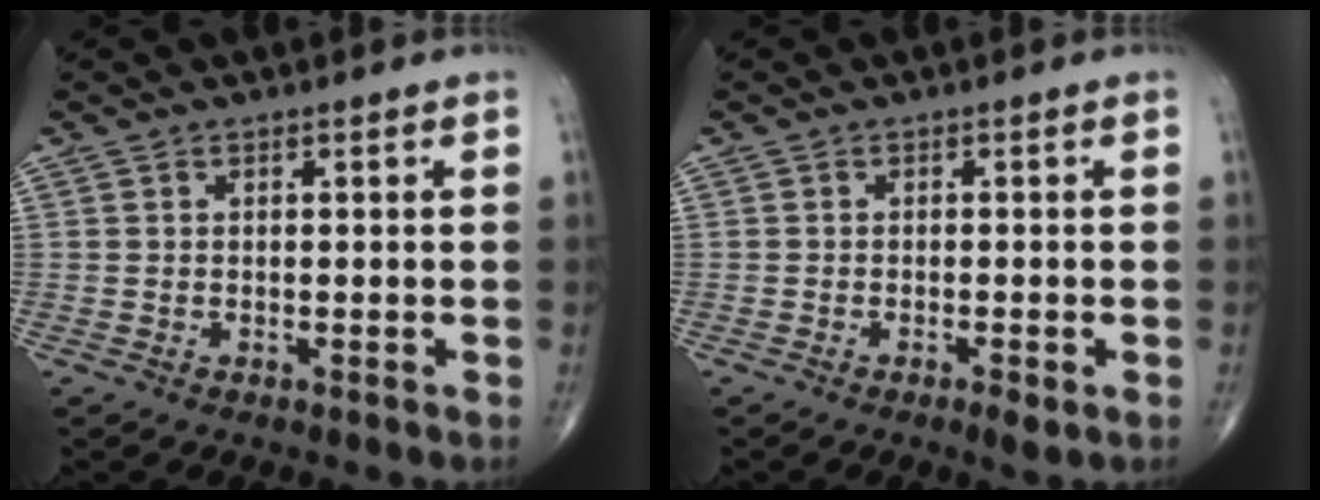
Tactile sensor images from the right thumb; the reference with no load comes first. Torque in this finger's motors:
{"motor_torque": [-0.06, 1.46, 0.17, 0.17, 0.09]}